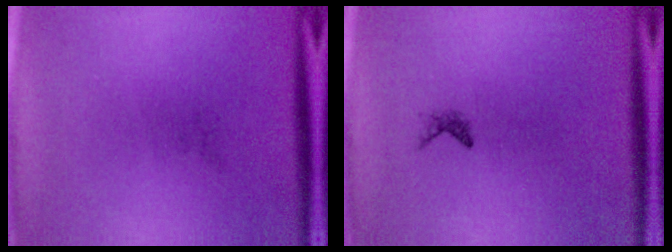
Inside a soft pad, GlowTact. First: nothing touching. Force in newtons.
{"total": 0.6}